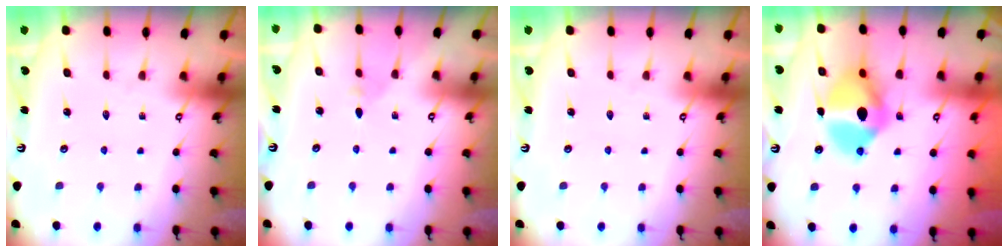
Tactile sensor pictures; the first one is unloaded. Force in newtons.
{"total": 2.0, "press": 1.9, "slide": 0.5}
{"total": 0.0}
{"total": 16.9, "press": 16.9, "slide": 0.3}